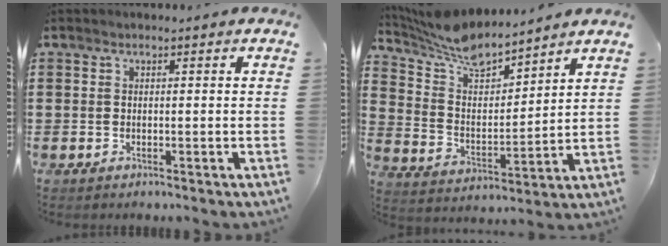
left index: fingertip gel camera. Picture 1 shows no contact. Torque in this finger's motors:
{"motor_torque": [0.66, 0.48, 0.00, 0.00]}